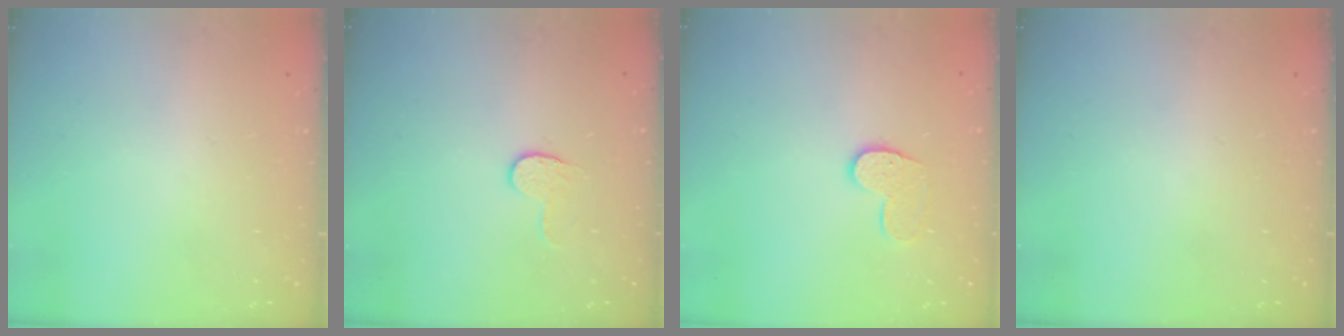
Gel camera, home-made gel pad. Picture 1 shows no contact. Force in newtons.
{"total": 3.6, "press": 3.6, "slide": 0.4}
{"total": 8.3, "press": 8.3, "slide": 0.4}
{"total": 0.0}